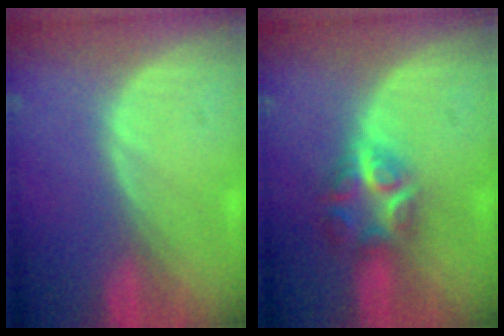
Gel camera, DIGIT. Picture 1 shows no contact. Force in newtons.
{"total": 6.1, "press": 5.5, "slide": 2.7}